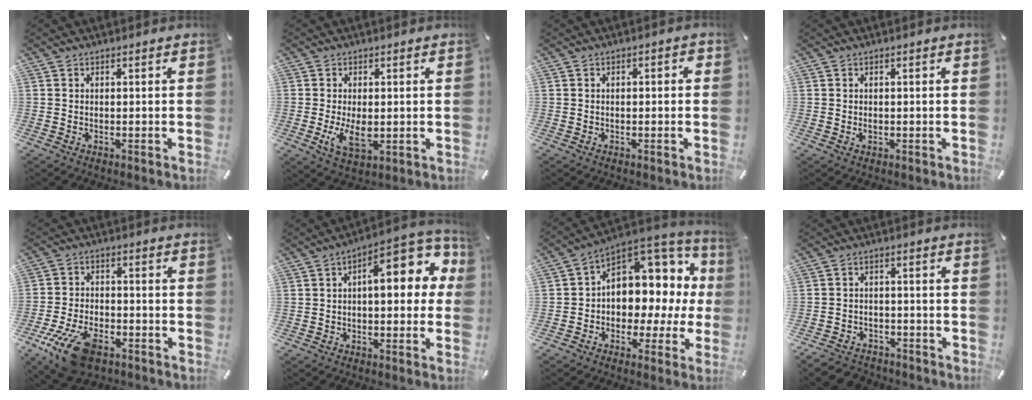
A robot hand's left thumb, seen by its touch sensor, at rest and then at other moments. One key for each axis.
{"total": 6.3, "fx": -0.5, "fy": 3.5, "fz": 5.2, "tx": -0.101, "ty": -0.010, "tz": -0.013}
{"total": 1.7, "fx": -0.5, "fy": 0.8, "fz": 1.4, "tx": -0.024, "ty": 0.004, "tz": -0.010}
{"total": 0.7, "fx": 0.0, "fy": 0.5, "fz": 0.4, "tx": -0.010, "ty": 0.001, "tz": -0.002}
{"total": 12.3, "fx": -7.0, "fy": 6.3, "fz": 7.9, "tx": -0.159, "ty": 0.032, "tz": -0.126}
{"total": 14.1, "fx": 3.6, "fy": 6.3, "fz": 12.1, "tx": -0.150, "ty": -0.027, "tz": 0.055}
{"total": 9.4, "fx": 2.8, "fy": 7.9, "fz": 4.4, "tx": -0.049, "ty": -0.054, "tz": 0.050}
{"total": 4.8, "fx": -3.8, "fy": 2.7, "fz": 1.2, "tx": -0.028, "ty": 0.020, "tz": -0.074}